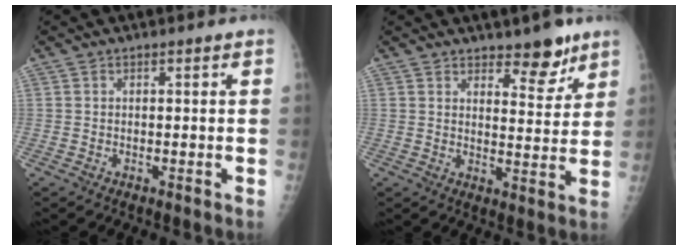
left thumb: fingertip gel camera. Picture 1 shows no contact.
{"total": 6.9, "force": [5.2, 2.9, 3.6], "torque": [-0.019, -0.038, 0.074]}